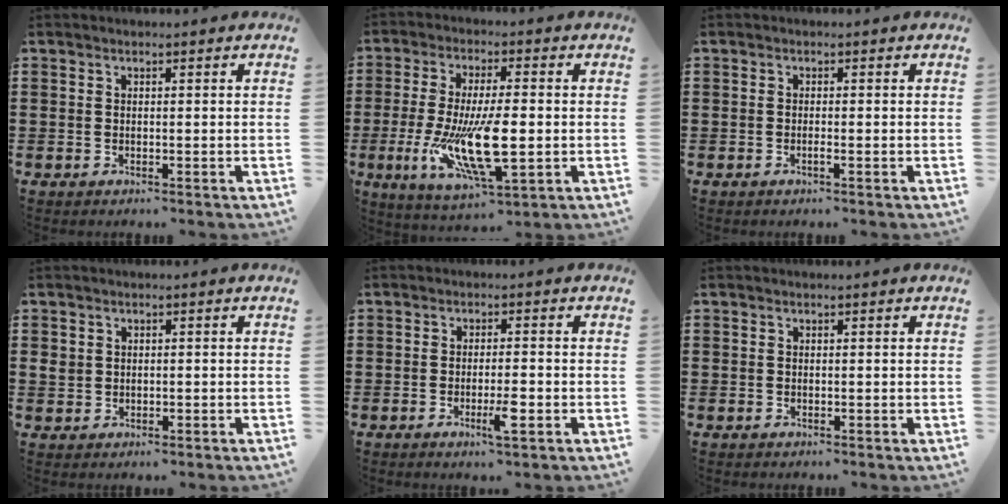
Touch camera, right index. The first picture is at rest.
{"total": 13.8, "force": [-2.2, 4.8, 12.8], "torque": [-0.262, -0.024, -0.041]}
{"total": 0.8, "force": [-0.5, 0.0, 0.7], "torque": [-0.013, -0.003, -0.008]}
{"total": 1.3, "force": [0.1, 1.2, 0.5], "torque": [-0.014, 0.007, 0.001]}
{"total": 3.9, "force": [-1.5, 0.5, 3.5], "torque": [-0.064, -0.006, -0.028]}
{"total": 0.0}